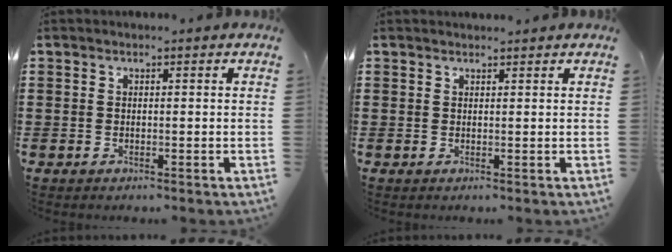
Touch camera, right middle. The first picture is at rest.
{"total": 0.8, "force": [0.8, 0.1, 0.0], "torque": [0.006, -0.004, 0.014]}